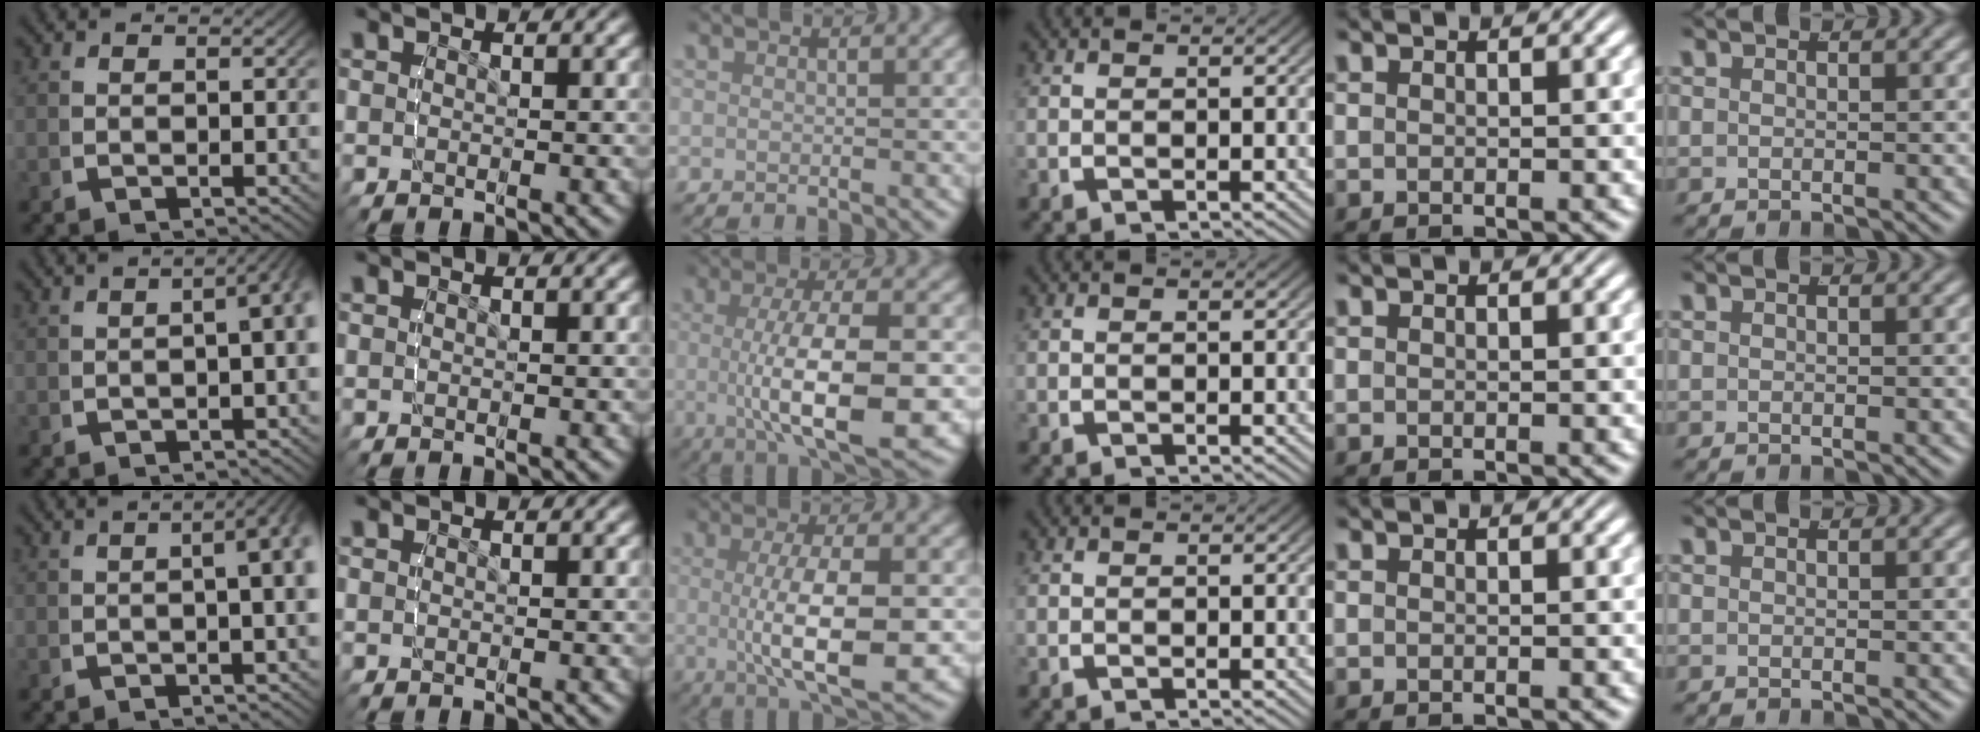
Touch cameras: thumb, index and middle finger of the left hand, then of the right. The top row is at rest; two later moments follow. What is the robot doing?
{"motion": "lift_and_place", "object": "cubes"}